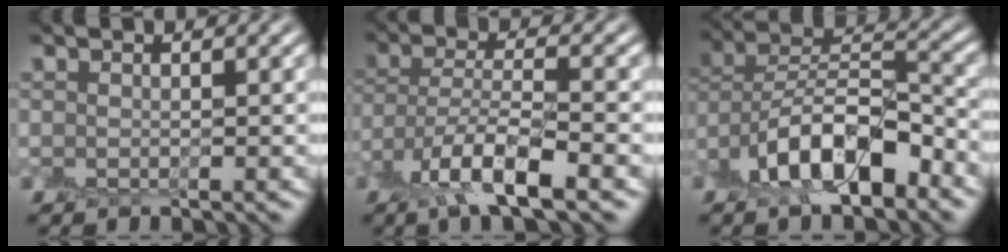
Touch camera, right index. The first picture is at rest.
{"total": 6.3, "force": [-4.0, 1.6, 4.6], "torque": [-0.089, -0.005, -0.085]}
{"total": 8.6, "force": [-5.3, 3.7, 5.6], "torque": [-0.089, 0.011, -0.106]}